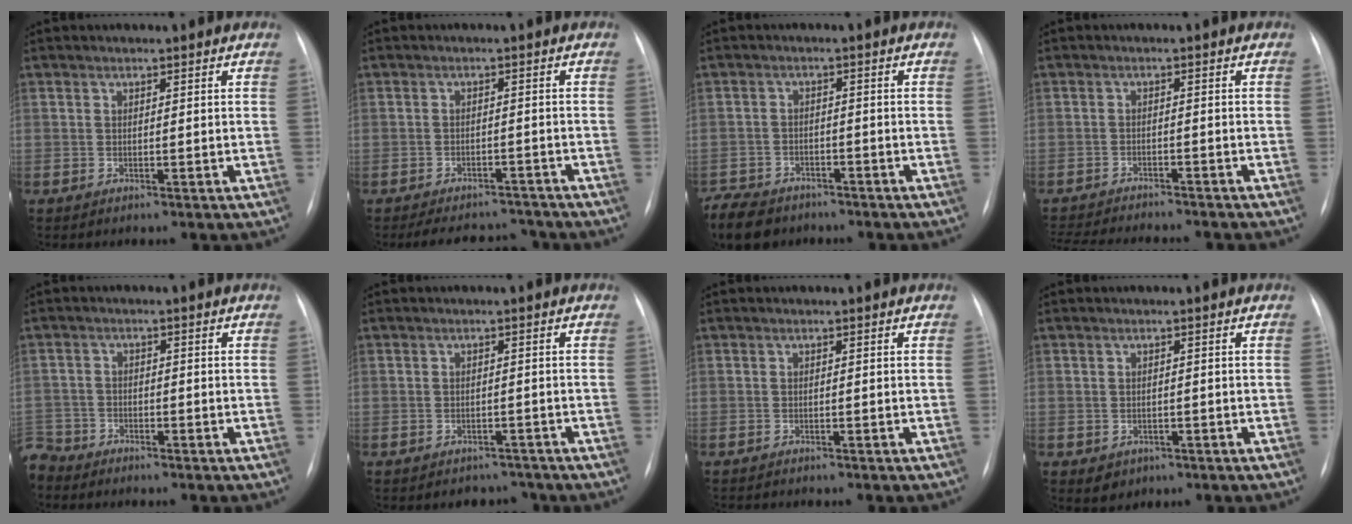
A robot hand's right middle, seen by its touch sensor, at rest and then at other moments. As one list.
[{"total": 8.6, "force": [-7.9, 2.9, 1.9], "torque": [-0.023, 0.010, -0.102]}, {"total": 9.2, "force": [-7.3, 4.8, 3.0], "torque": [-0.064, -0.006, -0.114]}, {"total": 14.4, "force": [-13.0, 2.6, 5.5], "torque": [-0.115, -0.014, -0.179]}, {"total": 5.6, "force": [-5.2, 2.3, 0.1], "torque": [0.000, -0.009, -0.102]}, {"total": 3.1, "force": [-2.7, 1.5, -0.4], "torque": [0.008, 0.012, -0.033]}, {"total": 3.4, "force": [-3.1, 0.6, 1.3], "torque": [-0.017, -0.006, -0.038]}, {"total": 2.4, "force": [-1.1, 2.0, 0.6], "torque": [-0.004, 0.005, -0.004]}]